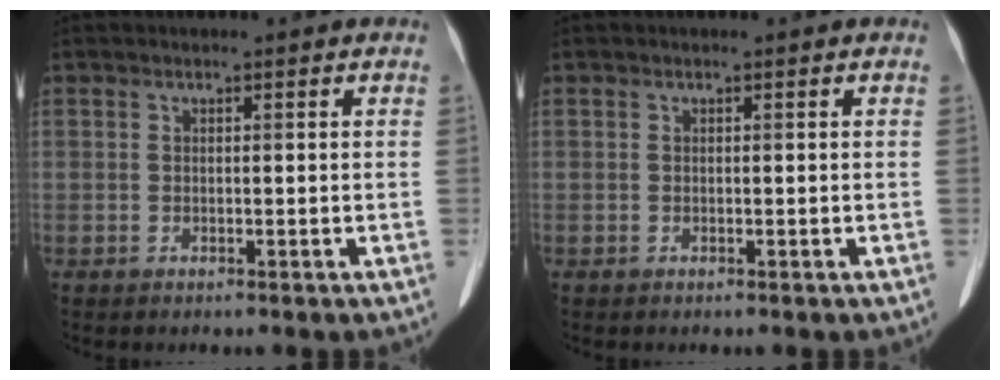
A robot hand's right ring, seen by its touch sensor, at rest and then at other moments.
{"total": 0.0}